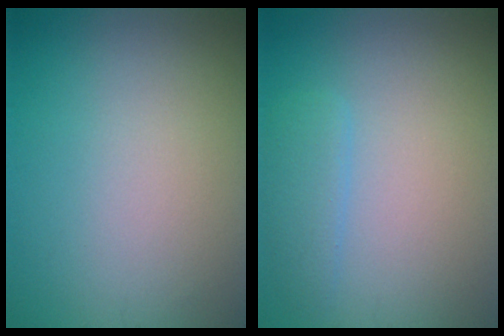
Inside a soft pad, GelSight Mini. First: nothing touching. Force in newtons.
{"total": 1.8, "press": 1.8, "slide": 0.2}